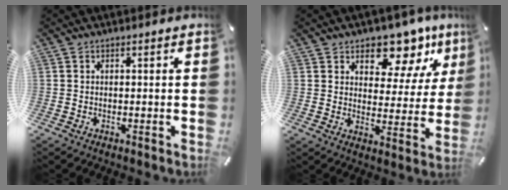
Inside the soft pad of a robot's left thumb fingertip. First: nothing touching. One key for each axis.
{"total": 10.7, "fx": 7.9, "fy": 6.2, "fz": 3.9, "tx": -0.047, "ty": -0.070, "tz": 0.138}